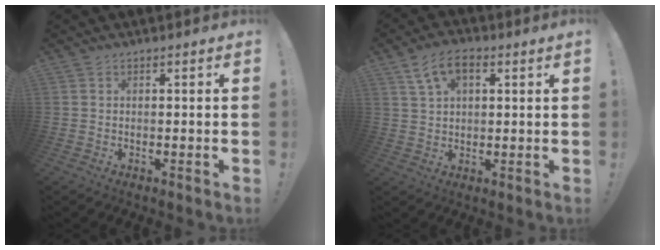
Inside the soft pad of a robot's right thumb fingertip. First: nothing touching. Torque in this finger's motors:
{"motor_torque": [0.09, 0.11, 0.21, 0.16, 0.00]}